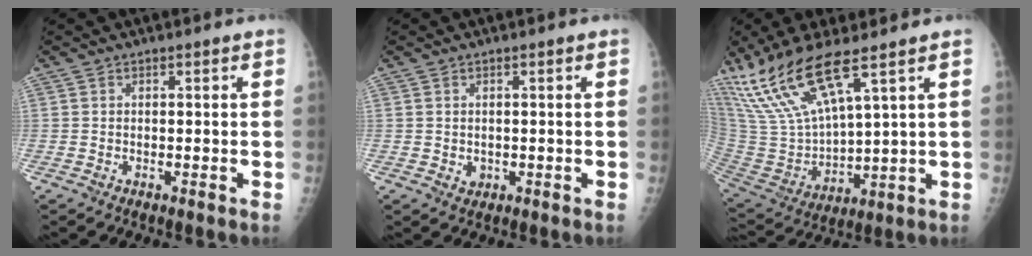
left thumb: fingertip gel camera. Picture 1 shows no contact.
{"total": 1.4, "force": [0.1, 1.3, 0.7], "torque": [-0.008, -0.002, 0.007]}
{"total": 18.2, "force": [11.8, 4.4, 13.1], "torque": [-0.281, -0.045, 0.246]}